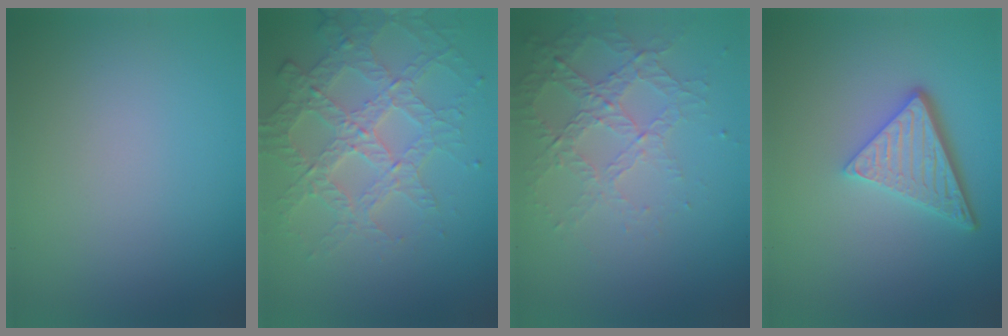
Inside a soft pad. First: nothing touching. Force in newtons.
{"total": 4.0, "press": 4.0, "slide": 0.3}
{"total": 4.2, "press": 2.9, "slide": 3.1}
{"total": 4.8, "press": 3.4, "slide": 3.4}